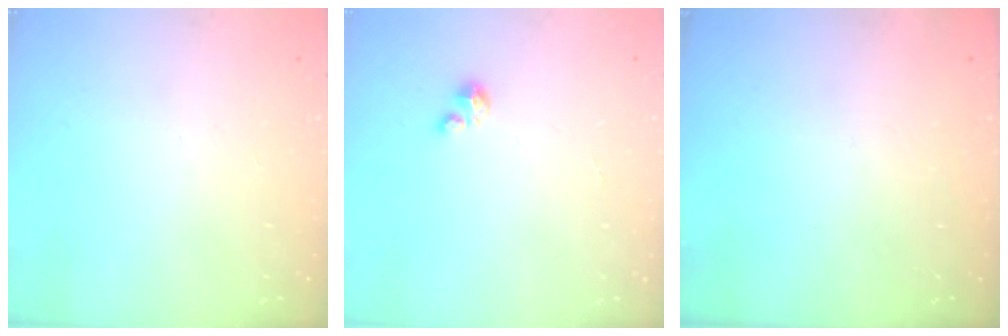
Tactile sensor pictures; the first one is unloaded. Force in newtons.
{"total": 1.0, "press": 1.0, "slide": 0.2}
{"total": 0.0}